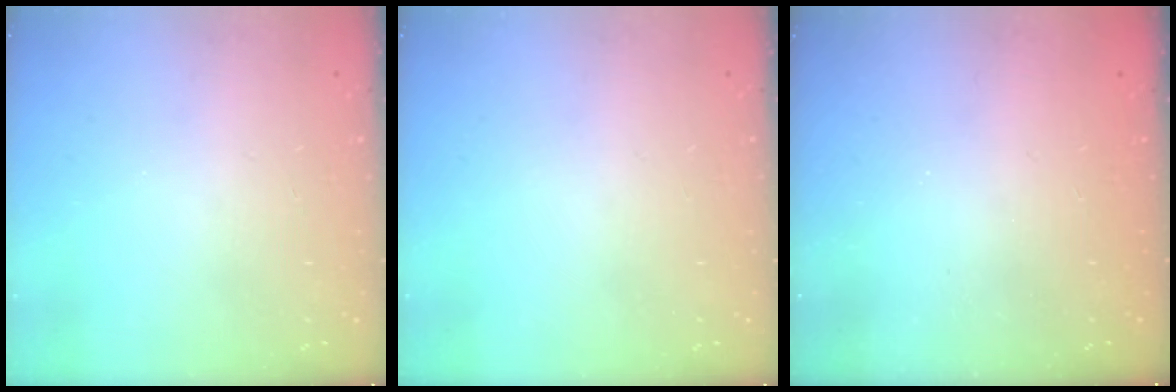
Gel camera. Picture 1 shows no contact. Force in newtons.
{"total": 0.0}
{"total": 2.3, "press": 2.2, "slide": 0.8}